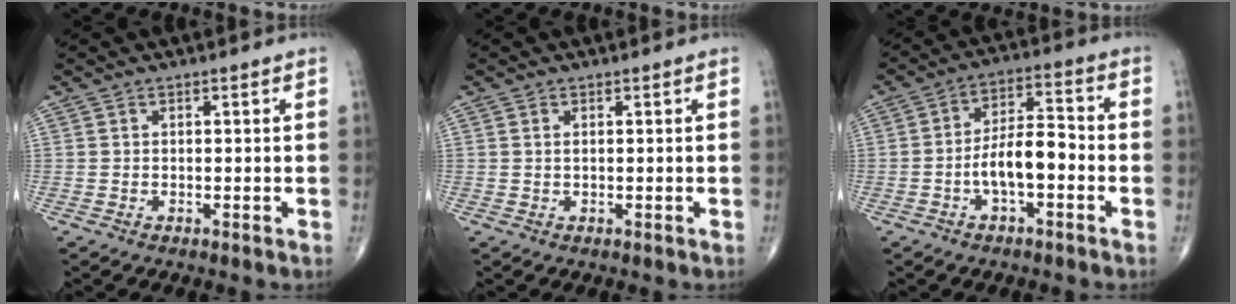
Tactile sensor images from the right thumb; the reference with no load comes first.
{"total": 0.5, "force": [0.2, 0.2, 0.5], "torque": [-0.012, 0.002, 0.004]}
{"total": 8.8, "force": [-2.6, 3.7, 7.6], "torque": [-0.126, 0.039, -0.051]}